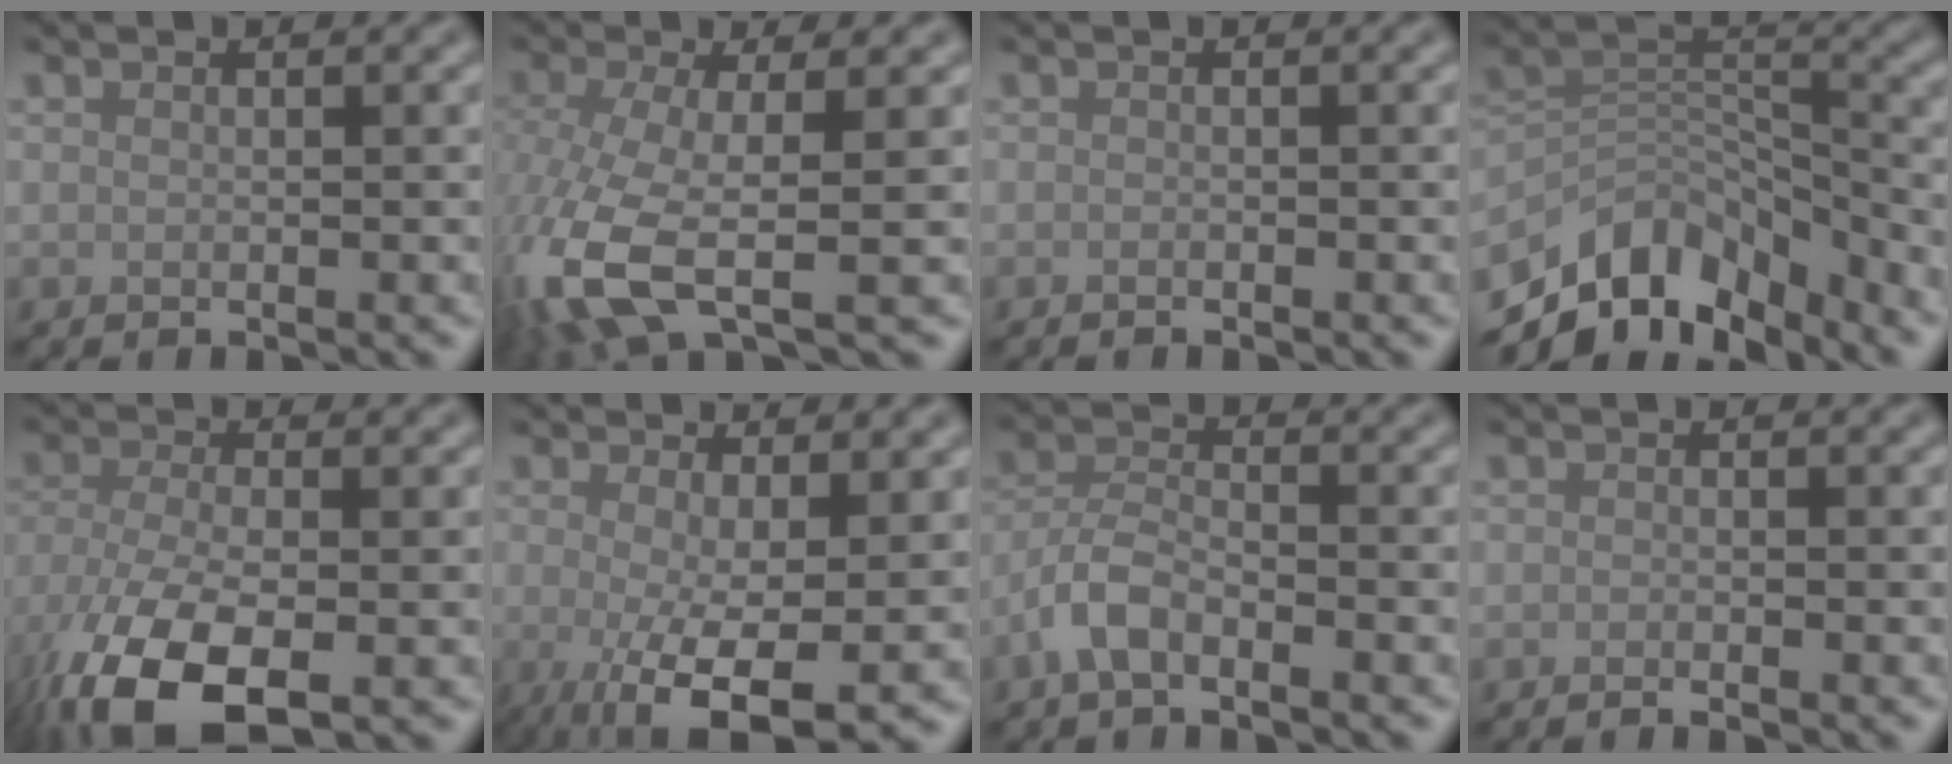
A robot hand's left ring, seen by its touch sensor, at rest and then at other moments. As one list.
[{"total": 7.8, "force": [-3.2, 2.5, 6.6], "torque": [-0.165, -0.014, -0.071]}, {"total": 0.0}, {"total": 9.2, "force": [-6.9, 4.6, 4.1], "torque": [-0.064, -0.006, -0.129]}, {"total": 9.8, "force": [-4.8, 4.7, 7.2], "torque": [-0.162, -0.028, -0.088]}, {"total": 7.0, "force": [-1.2, 2.0, 6.6], "torque": [-0.111, -0.017, -0.015]}, {"total": 3.2, "force": [-2.0, 1.2, 2.2], "torque": [-0.046, 0.008, -0.050]}, {"total": 0.9, "force": [-0.6, 0.2, 0.6], "torque": [-0.002, -0.002, -0.015]}]